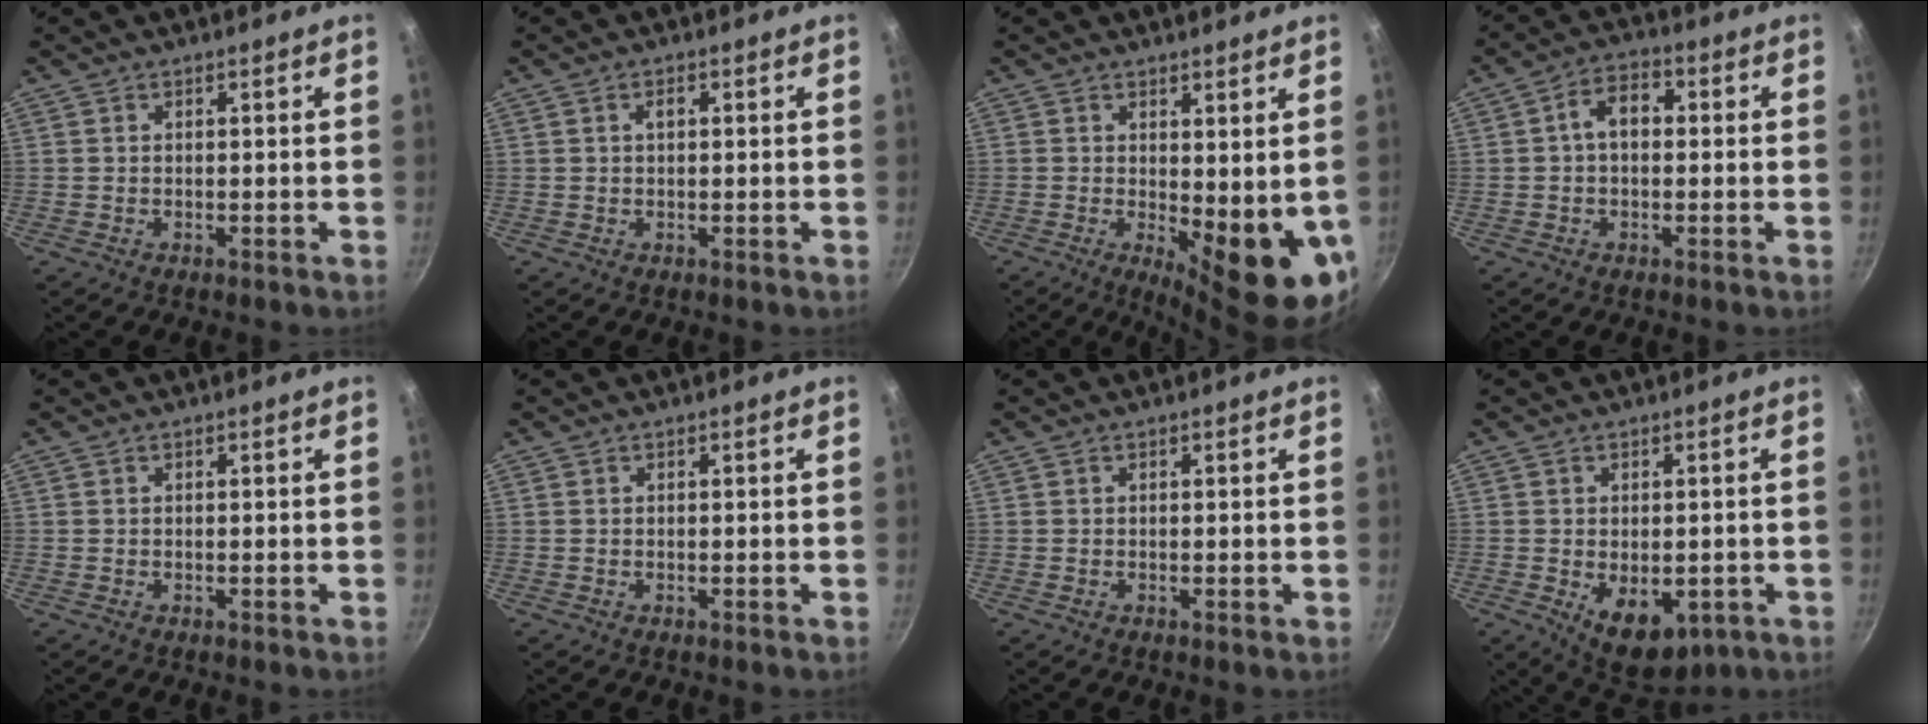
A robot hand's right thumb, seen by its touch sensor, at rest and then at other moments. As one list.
[{"total": 1.4, "force": [0.3, 0.9, 1.1], "torque": [-0.016, 0.006, 0.004]}, {"total": 11.0, "force": [0.1, 4.1, 10.2], "torque": [-0.110, -0.020, 0.013]}, {"total": 6.2, "force": [0.5, 4.1, 4.6], "torque": [-0.057, 0.018, -0.002]}, {"total": 0.0}, {"total": 0.0}, {"total": 0.0}, {"total": 9.8, "force": [-2.5, 6.1, 7.3], "torque": [-0.075, -0.004, -0.018]}]